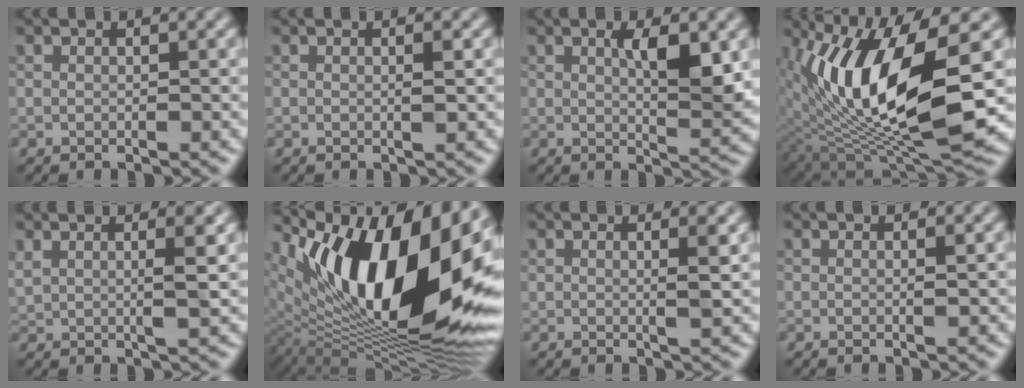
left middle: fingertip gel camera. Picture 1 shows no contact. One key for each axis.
{"total": 0.8, "fx": -0.3, "fy": 0.1, "fz": 0.8, "tx": -0.008, "ty": 0.003, "tz": -0.005}
{"total": 4.0, "fx": 0.9, "fy": 0.9, "fz": 3.8, "tx": -0.063, "ty": -0.006, "tz": 0.021}
{"total": 12.3, "fx": 1.6, "fy": 4.4, "fz": 11.4, "tx": -0.211, "ty": -0.017, "tz": 0.038}
{"total": 3.8, "fx": 1.4, "fy": 1.3, "fz": 3.3, "tx": -0.041, "ty": 0.018, "tz": 0.015}
{"total": 15.8, "fx": 4.9, "fy": 7.2, "fz": 13.2, "tx": -0.199, "ty": 0.000, "tz": 0.076}
{"total": 2.0, "fx": 0.4, "fy": 0.6, "fz": 1.8, "tx": -0.013, "ty": 0.006, "tz": 0.000}
{"total": 0.5, "fx": -0.3, "fy": 0.0, "fz": 0.5, "tx": -0.002, "ty": 0.003, "tz": -0.004}